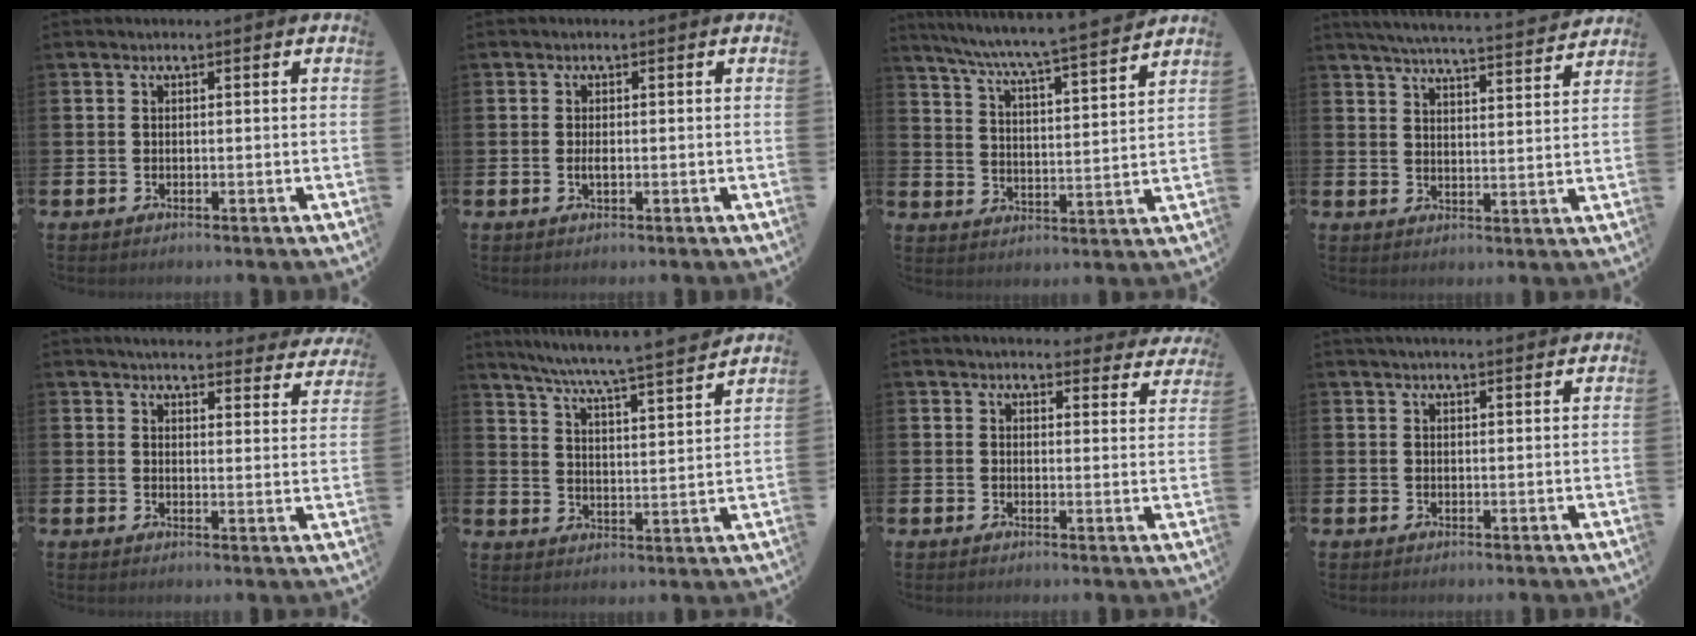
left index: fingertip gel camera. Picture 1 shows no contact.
{"total": 1.1, "force": [-0.1, 0.4, 1.0], "torque": [-0.025, 0.004, -0.002]}
{"total": 7.2, "force": [6.8, -0.5, 2.3], "torque": [-0.077, -0.052, 0.115]}
{"total": 5.7, "force": [5.6, -0.1, 1.3], "torque": [-0.042, -0.040, 0.097]}
{"total": 3.8, "force": [3.7, 0.4, 0.6], "torque": [-0.015, -0.027, 0.063]}
{"total": 7.2, "force": [6.7, -0.5, 2.6], "torque": [-0.080, -0.051, 0.113]}
{"total": 3.6, "force": [3.4, 0.8, 0.1], "torque": [-0.003, -0.020, 0.061]}
{"total": 2.1, "force": [2.0, 0.0, 0.5], "torque": [-0.013, -0.005, 0.036]}